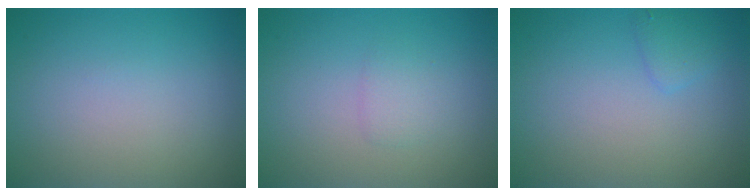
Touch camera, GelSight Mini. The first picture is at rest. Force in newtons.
{"total": 1.2, "press": 1.2, "slide": 0.1}
{"total": 1.2, "press": 1.2, "slide": 0.1}